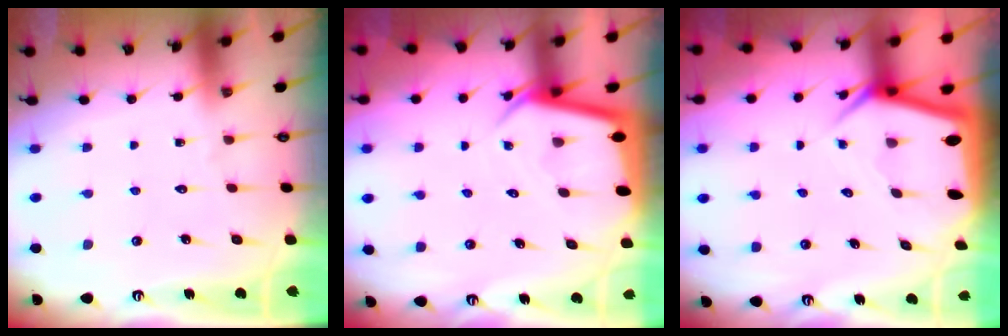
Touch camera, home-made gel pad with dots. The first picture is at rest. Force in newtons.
{"total": 4.2, "press": 4.2, "slide": 0.5}
{"total": 5.0, "press": 4.9, "slide": 0.5}